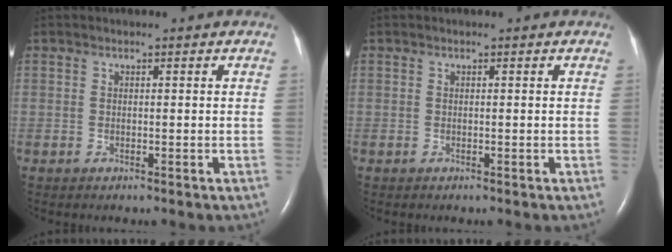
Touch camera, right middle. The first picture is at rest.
{"total": 0.0}